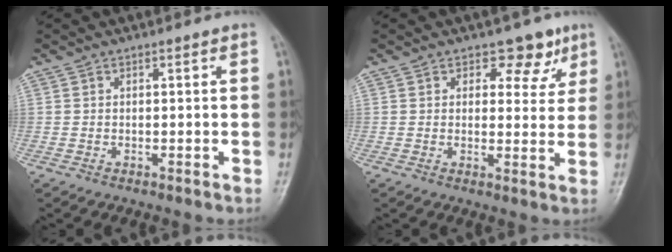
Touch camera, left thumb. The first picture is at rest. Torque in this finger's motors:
{"motor_torque": [-0.15, 0.06, -0.38, -0.14, 0.01]}